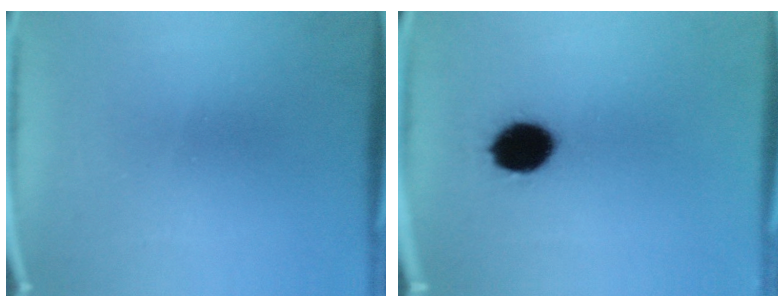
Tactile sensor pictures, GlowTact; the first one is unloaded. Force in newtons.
{"total": 10.9}